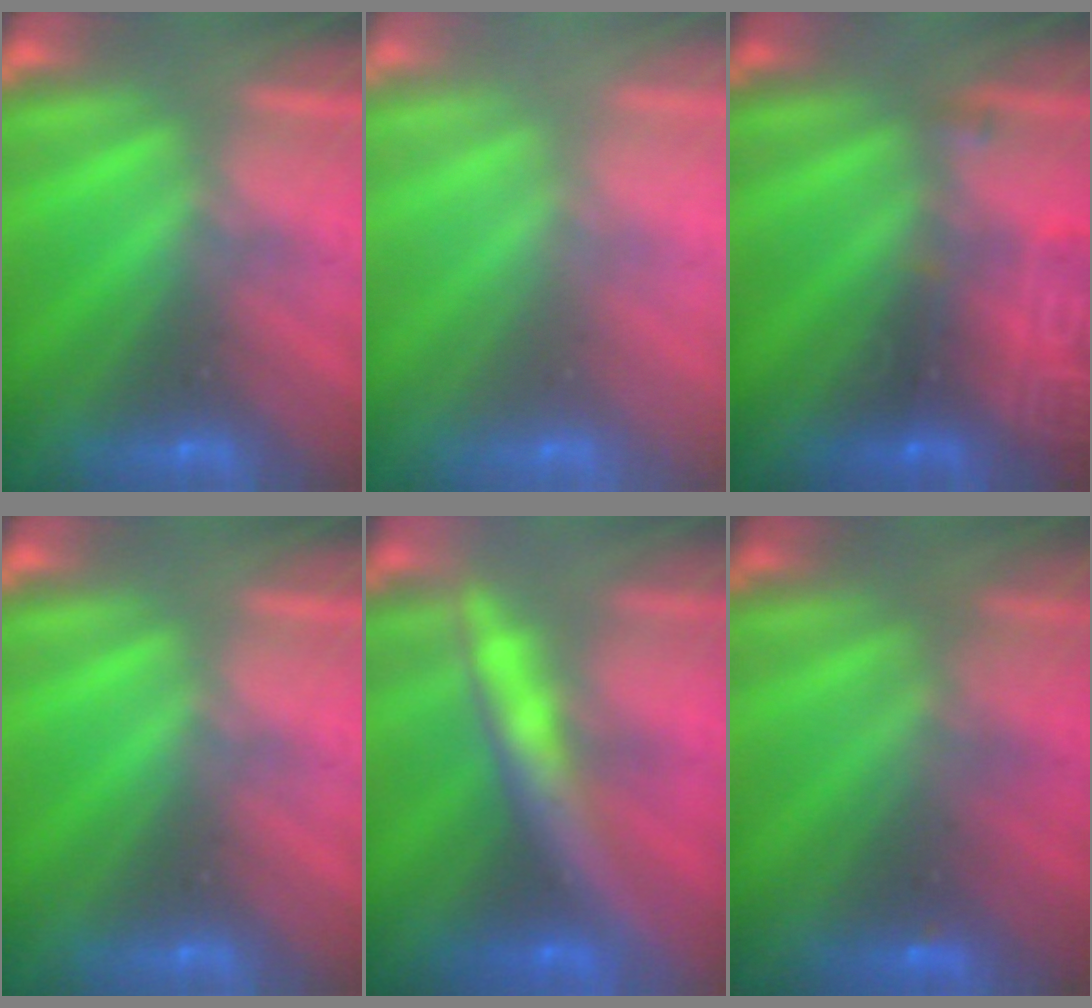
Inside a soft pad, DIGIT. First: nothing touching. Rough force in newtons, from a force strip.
{"total": 2.4}
{"total": 3.0}
{"total": 0.0}
{"total": 9.8}
{"total": 1.9}